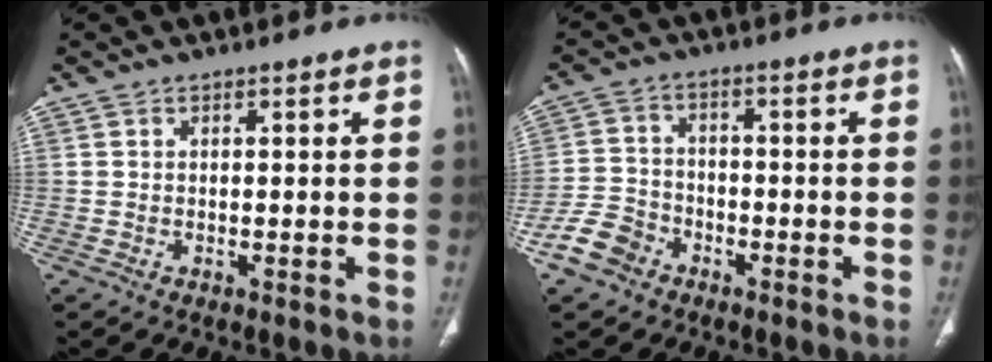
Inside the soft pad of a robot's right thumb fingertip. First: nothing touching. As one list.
[{"total": 6.8, "force": [-4.1, 5.1, 2.1], "torque": [-0.031, 0.024, -0.080]}]